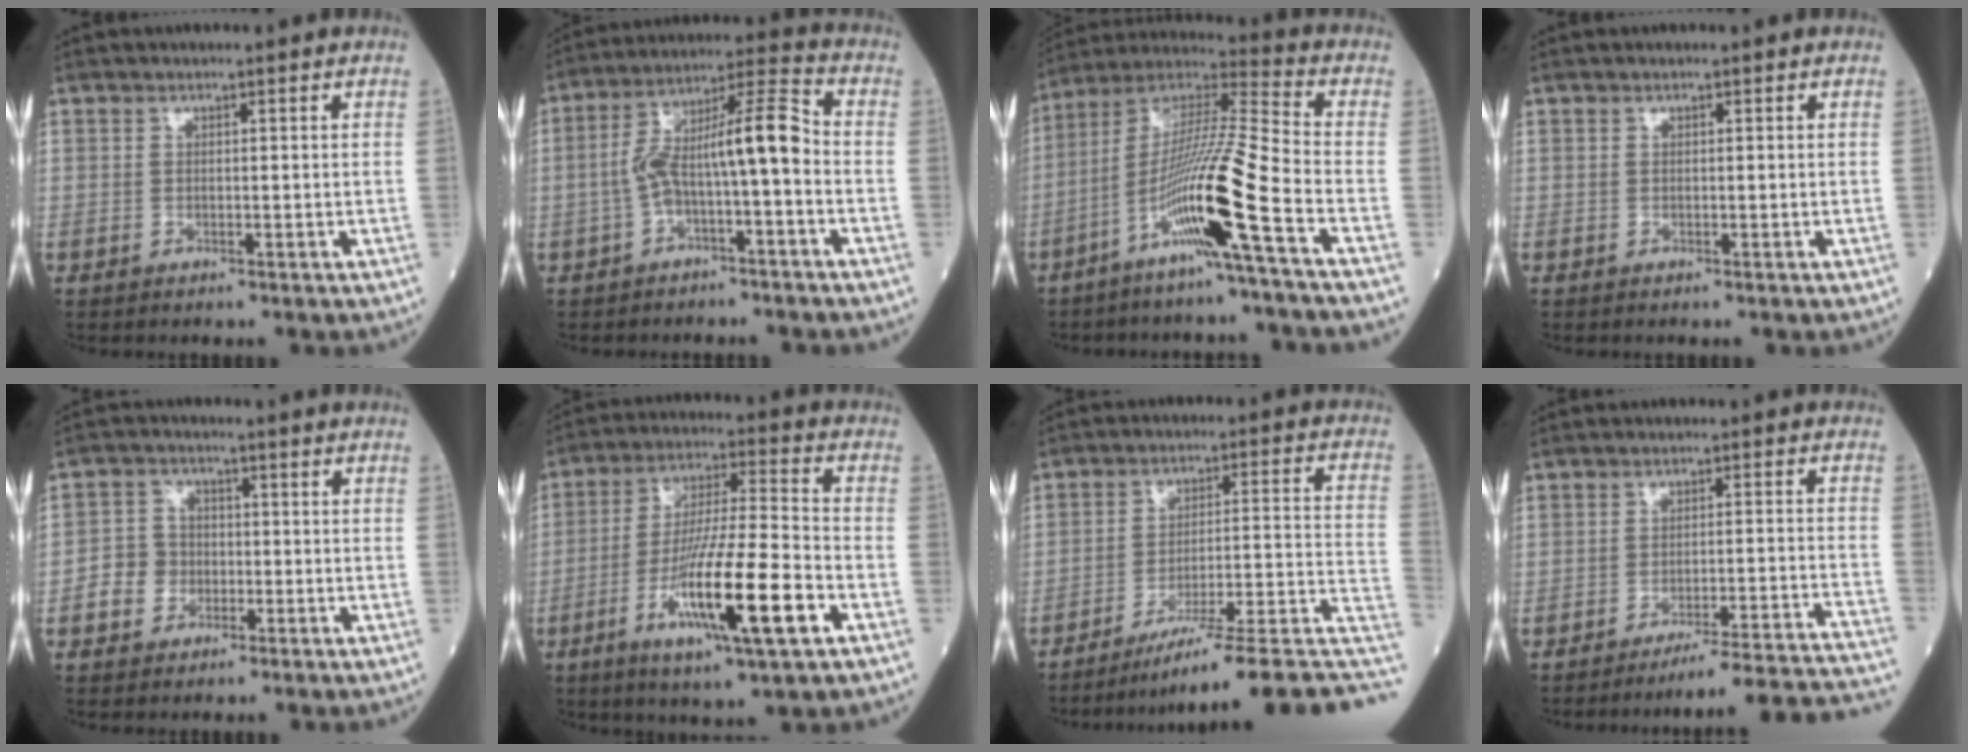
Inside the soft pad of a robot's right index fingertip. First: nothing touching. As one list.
[{"total": 10.6, "force": [-1.8, 1.7, 10.3], "torque": [-0.183, 0.042, -0.032]}, {"total": 15.2, "force": [-6.6, -1.6, 13.6], "torque": [-0.265, -0.010, -0.131]}, {"total": 0.0}, {"total": 4.7, "force": [-1.7, 4.1, 1.5], "torque": [-0.032, 0.016, -0.034]}, {"total": 16.4, "force": [-6.3, 1.2, 15.1], "torque": [-0.280, -0.018, -0.108]}, {"total": 18.7, "force": [-14.9, -0.6, 11.4], "torque": [-0.093, 0.033, -0.214]}, {"total": 19.3, "force": [-17.9, -1.8, 7.1], "torque": [-0.029, 0.002, -0.236]}]